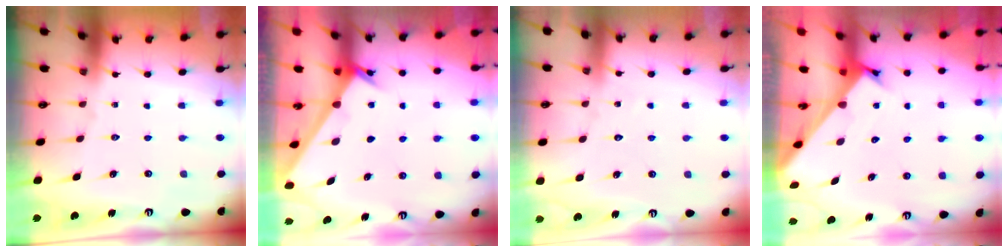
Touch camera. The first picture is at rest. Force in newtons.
{"total": 2.6, "press": 2.6, "slide": 0.2}
{"total": 4.9, "press": 4.9, "slide": 0.4}
{"total": 2.5, "press": 2.5, "slide": 0.3}